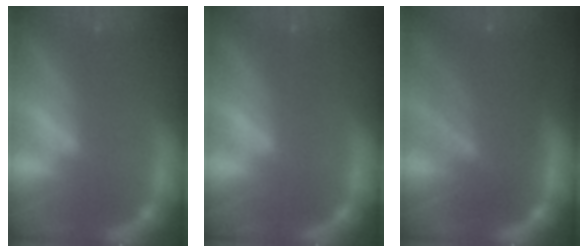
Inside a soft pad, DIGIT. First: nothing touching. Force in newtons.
{"total": 1.0}
{"total": 8.5}